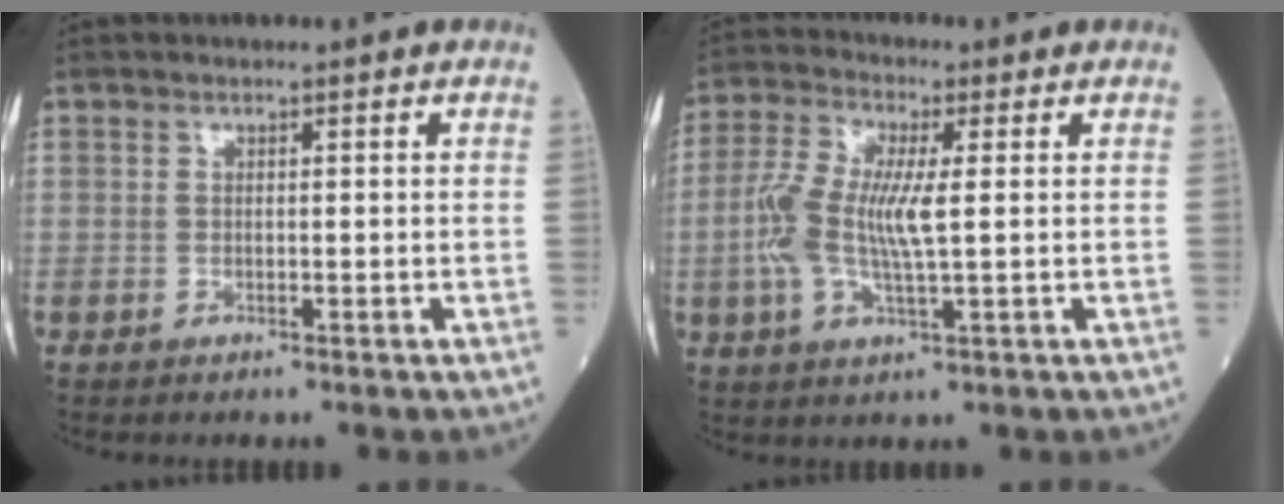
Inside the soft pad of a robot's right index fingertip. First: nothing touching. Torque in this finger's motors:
{"motor_torque": [0.16, -0.03, 0.25, 0.18]}